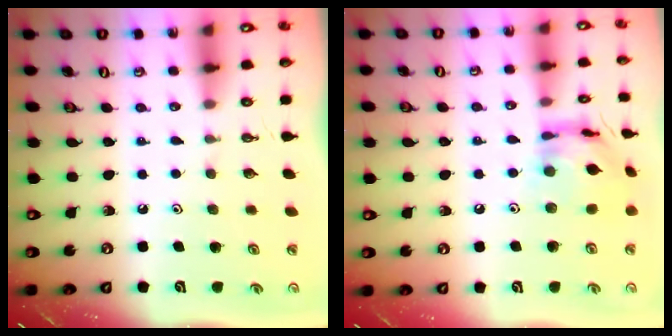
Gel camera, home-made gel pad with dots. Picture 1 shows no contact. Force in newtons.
{"total": 13.8, "press": 13.7, "slide": 1.1}